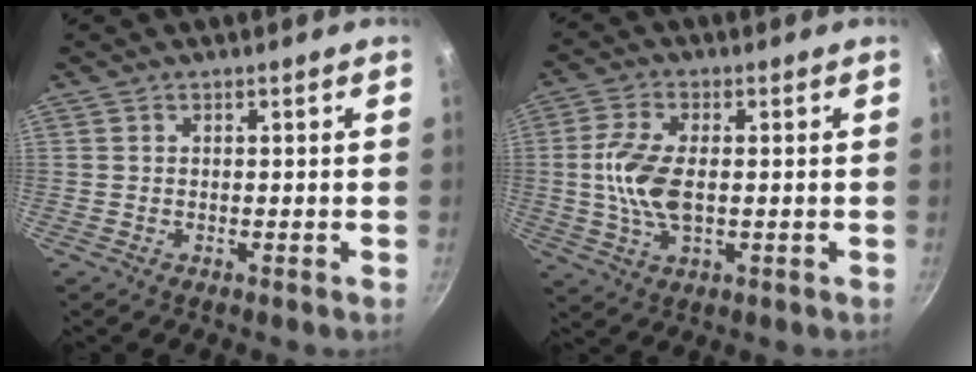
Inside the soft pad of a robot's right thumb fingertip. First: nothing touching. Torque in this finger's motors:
{"motor_torque": [0.19, 0.25, 0.51, 0.82, 0.04]}